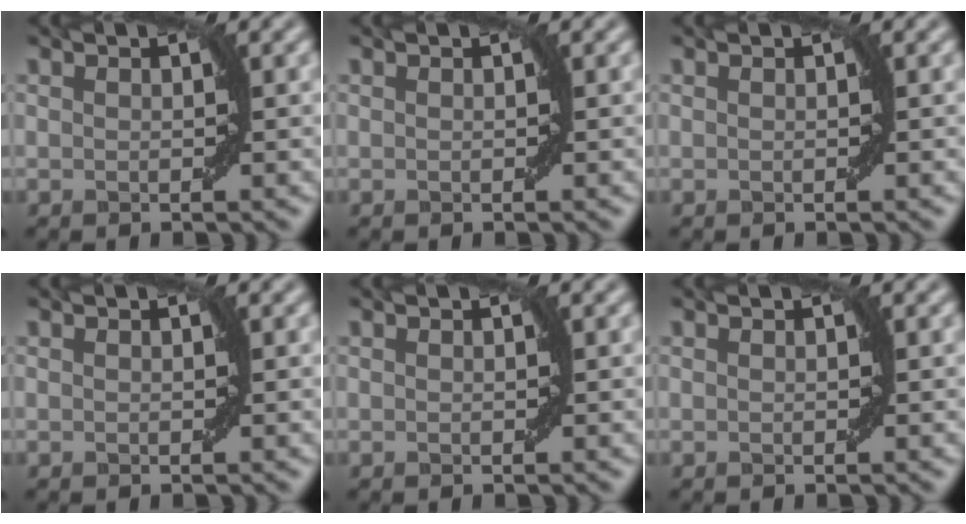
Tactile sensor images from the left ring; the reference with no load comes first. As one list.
[{"total": 0.0}, {"total": 0.0}, {"total": 0.0}, {"total": 0.0}, {"total": 0.0}]